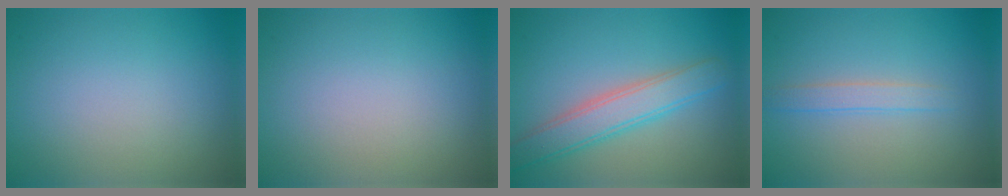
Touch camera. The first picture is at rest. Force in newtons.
{"total": 0.0}
{"total": 4.3, "press": 4.3, "slide": 0.1}
{"total": 1.7, "press": 1.7, "slide": 0.1}